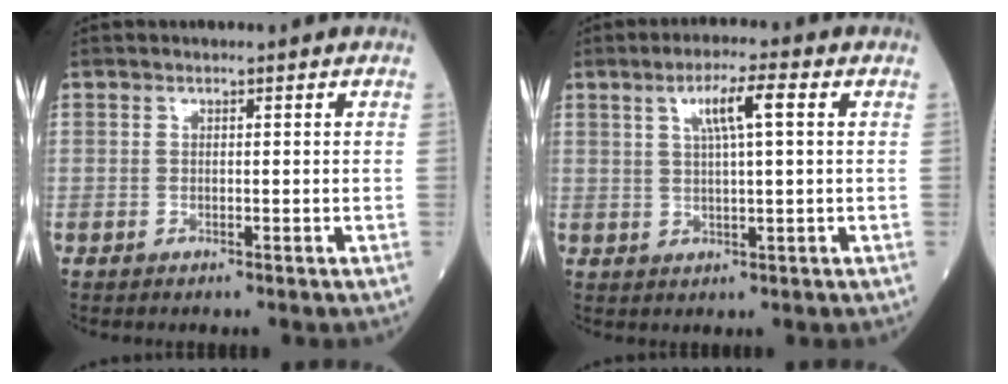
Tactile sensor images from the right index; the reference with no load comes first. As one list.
[{"total": 5.8, "force": [2.0, 0.4, 5.4], "torque": [-0.098, 0.009, 0.035]}]